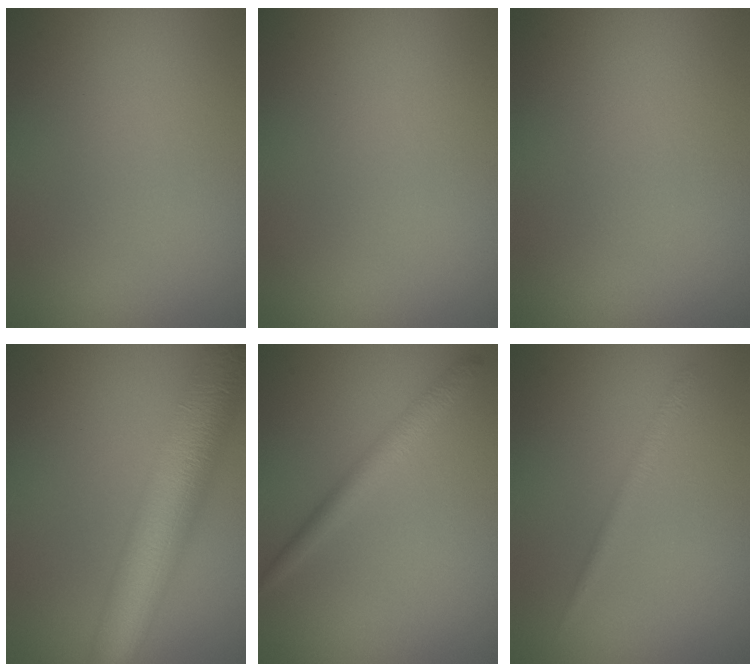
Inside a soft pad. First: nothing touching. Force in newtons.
{"total": 0.0}
{"total": 0.0}
{"total": 10.1, "press": 10.1, "slide": 0.3}
{"total": 2.2, "press": 2.2, "slide": 0.1}
{"total": 1.4, "press": 1.4, "slide": 0.0}